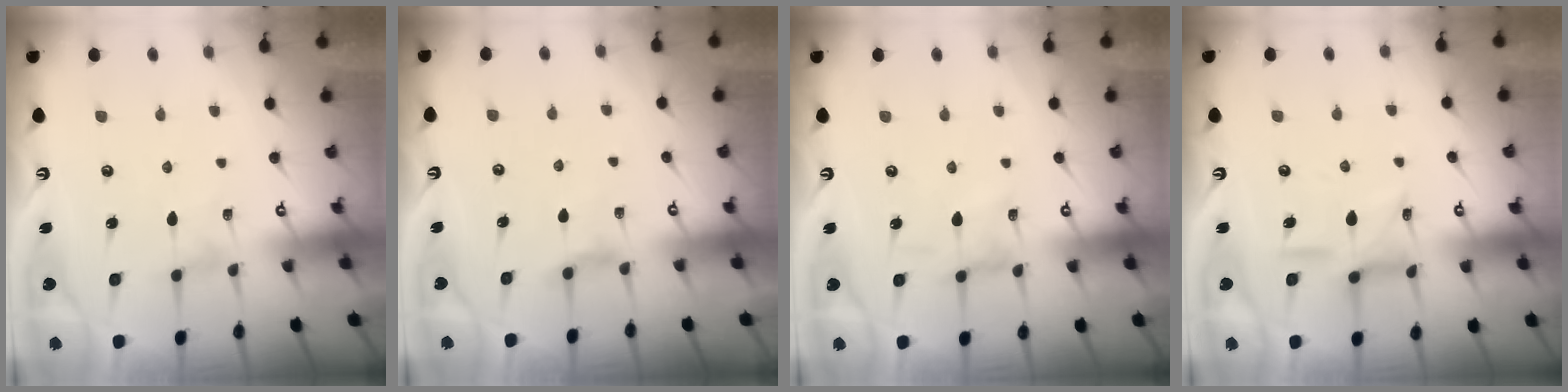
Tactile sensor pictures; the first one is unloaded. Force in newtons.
{"total": 2.7, "press": 2.7, "slide": 0.5}
{"total": 0.0}
{"total": 9.9, "press": 9.8, "slide": 0.7}